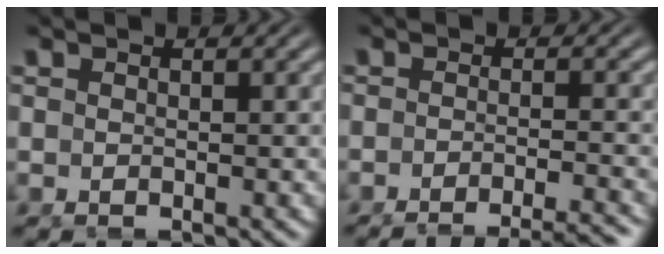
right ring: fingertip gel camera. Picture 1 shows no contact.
{"total": 7.7, "force": [-7.2, 0.8, 2.5], "torque": [-0.017, -0.013, -0.105]}